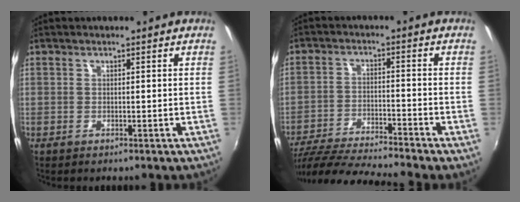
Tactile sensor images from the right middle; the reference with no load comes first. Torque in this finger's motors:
{"motor_torque": [1.03, -1.11, 0.30, 0.13]}